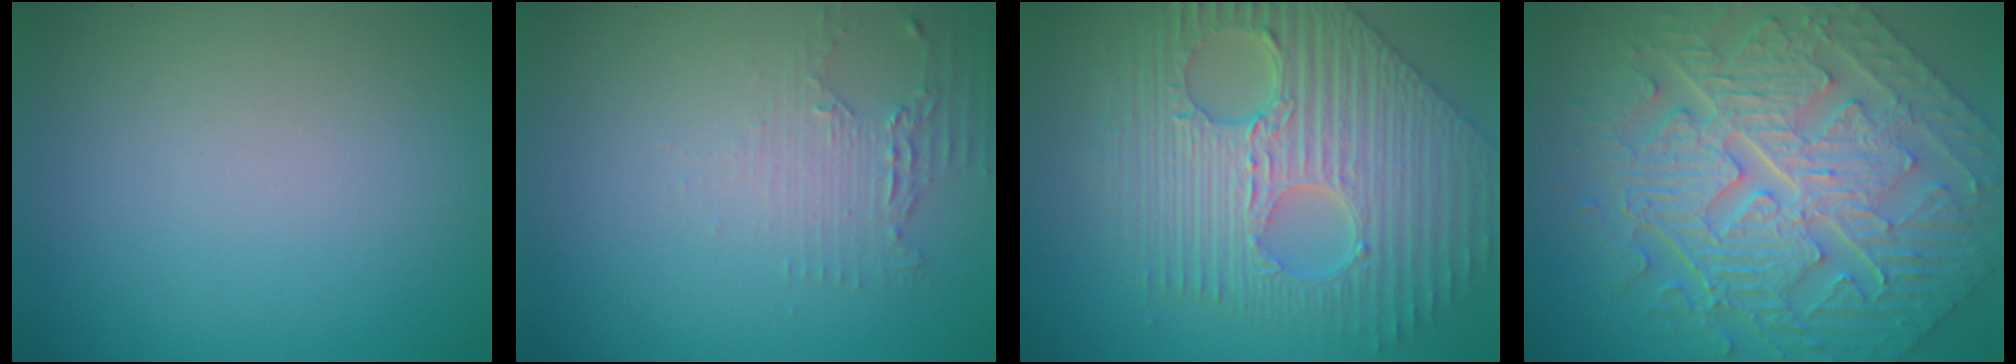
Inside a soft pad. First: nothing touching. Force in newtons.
{"total": 2.3, "press": 1.6, "slide": 1.6}
{"total": 9.8, "press": 6.8, "slide": 7.1}
{"total": 11.1, "press": 7.8, "slide": 7.9}